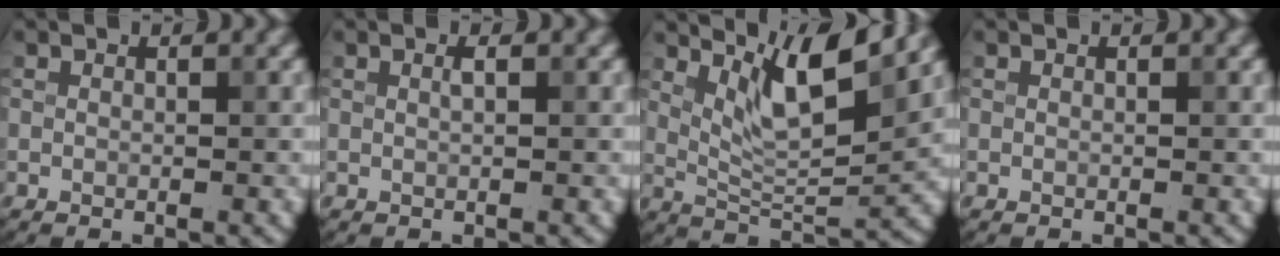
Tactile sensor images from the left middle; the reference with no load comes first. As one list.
[{"total": 0.6, "force": [0.2, 0.1, 0.6], "torque": [-0.012, 0.004, 0.003]}, {"total": 6.9, "force": [4.0, 1.4, 5.5], "torque": [-0.098, -0.004, 0.076]}, {"total": 0.0}]